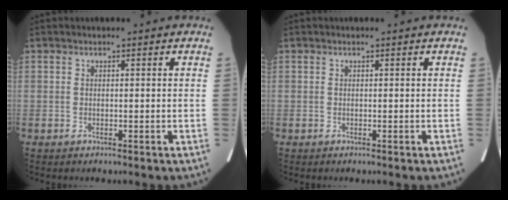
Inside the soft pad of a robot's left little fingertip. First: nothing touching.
{"total": 0.0}